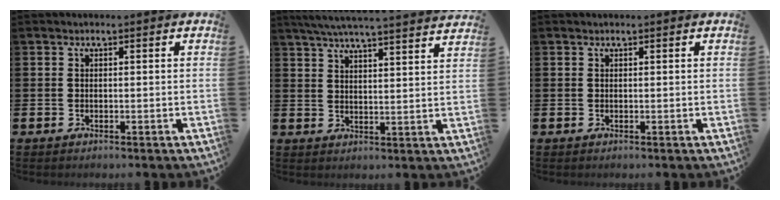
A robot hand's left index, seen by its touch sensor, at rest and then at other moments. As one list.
[{"total": 6.3, "force": [6.0, -0.2, 1.8], "torque": [-0.048, -0.034, 0.105]}, {"total": 0.0}]